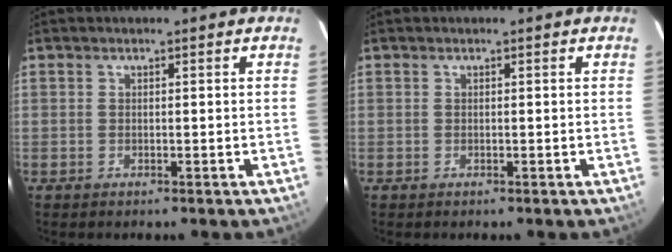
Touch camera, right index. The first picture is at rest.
{"total": 0.0}